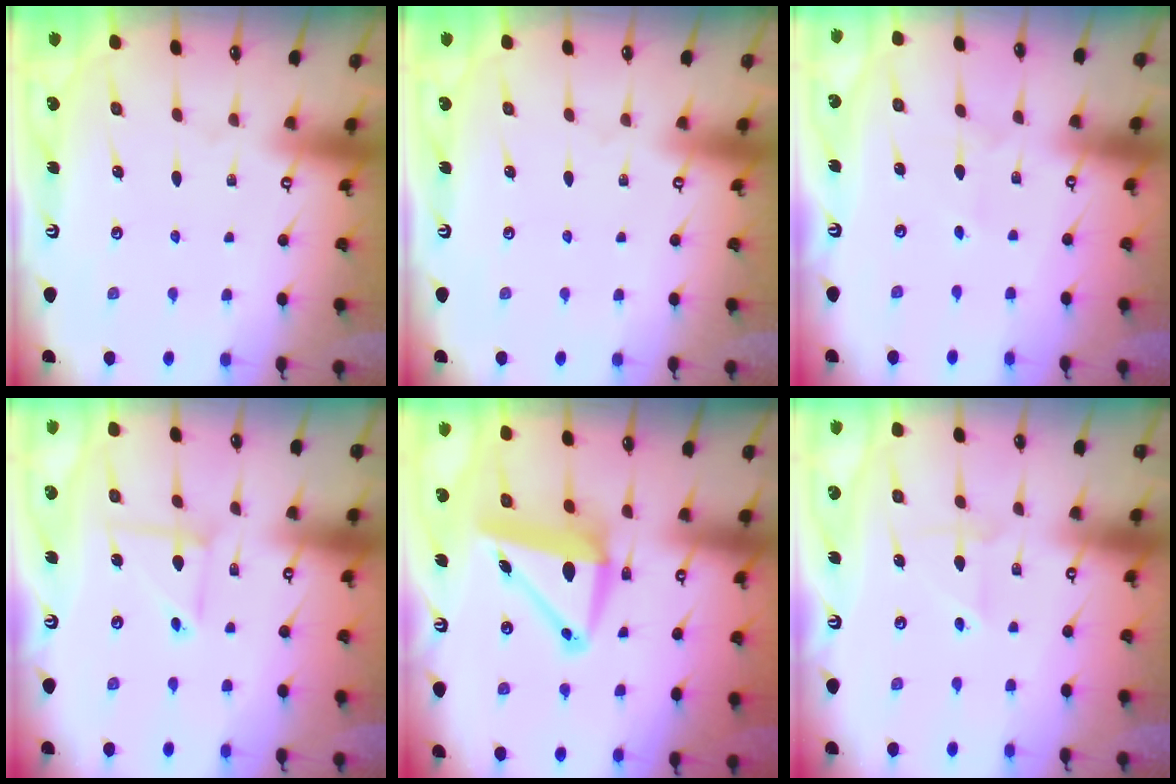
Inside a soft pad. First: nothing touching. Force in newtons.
{"total": 0.0}
{"total": 1.8, "press": 1.8, "slide": 0.2}
{"total": 4.6, "press": 4.5, "slide": 0.4}
{"total": 10.6, "press": 9.9, "slide": 3.7}
{"total": 2.7, "press": 2.7, "slide": 0.3}